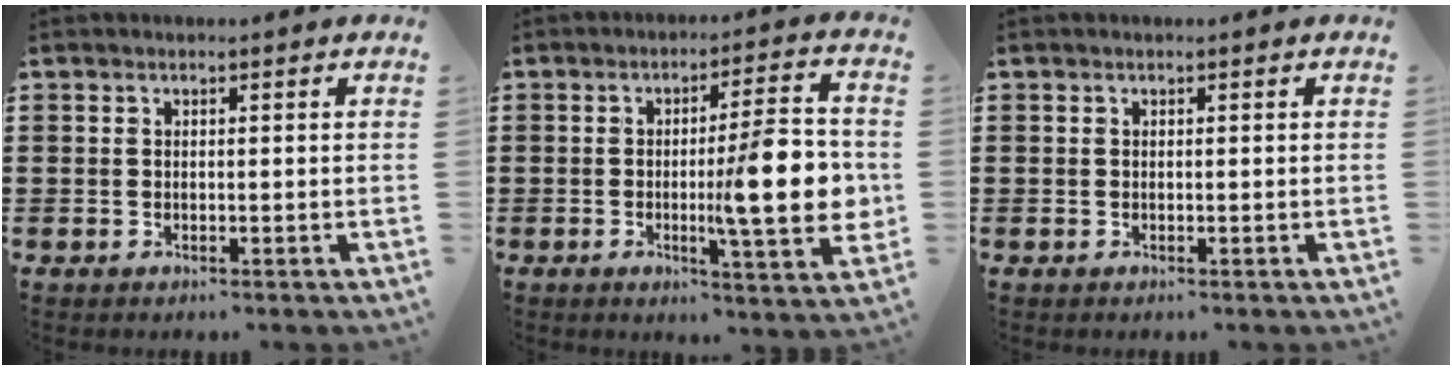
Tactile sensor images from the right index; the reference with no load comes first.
{"total": 12.9, "force": [-1.1, 2.6, 12.6], "torque": [-0.170, -0.009, -0.023]}
{"total": 0.0}